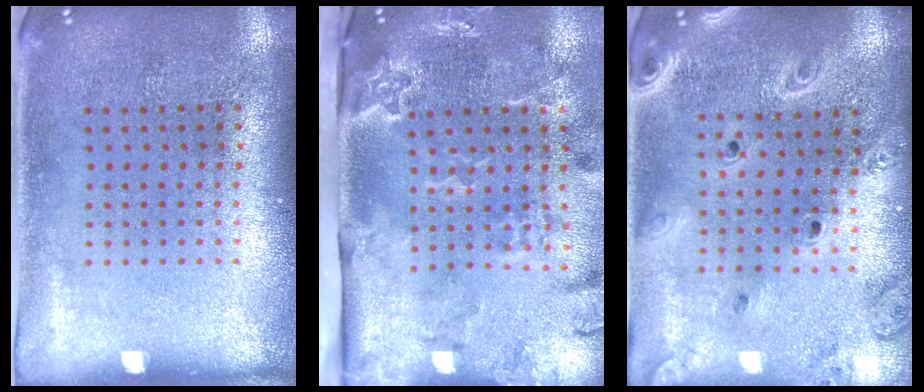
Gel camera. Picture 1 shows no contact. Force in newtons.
{"total": 3.5, "press": 2.4, "slide": 2.5}
{"total": 2.5, "press": 2.2, "slide": 1.2}